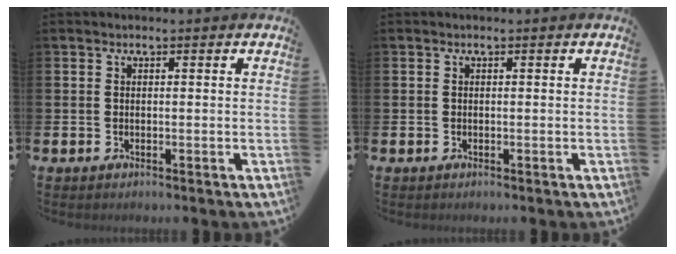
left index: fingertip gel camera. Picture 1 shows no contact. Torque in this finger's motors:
{"motor_torque": [0.00, 0.00, 0.00, 0.01]}